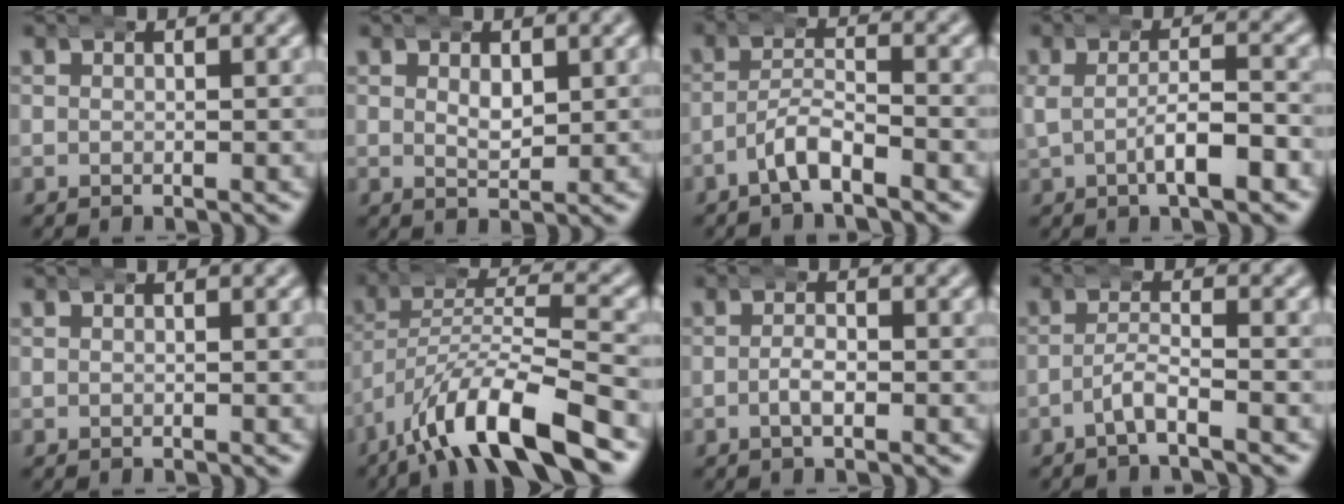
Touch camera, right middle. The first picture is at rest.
{"total": 2.1, "force": [0.8, 1.1, 1.6], "torque": [-0.024, -0.010, 0.019]}
{"total": 3.0, "force": [-2.4, 0.9, 1.5], "torque": [-0.017, 0.008, -0.053]}
{"total": 4.0, "force": [-0.8, 1.7, 3.5], "torque": [-0.052, 0.007, -0.016]}
{"total": 0.0}
{"total": 8.3, "force": [-4.8, 2.9, 6.0], "torque": [-0.110, -0.013, -0.078]}
{"total": 1.9, "force": [-1.1, 0.5, 1.4], "torque": [-0.021, -0.002, -0.023]}
{"total": 2.2, "force": [-1.8, -0.1, 1.3], "torque": [-0.018, 0.006, -0.037]}